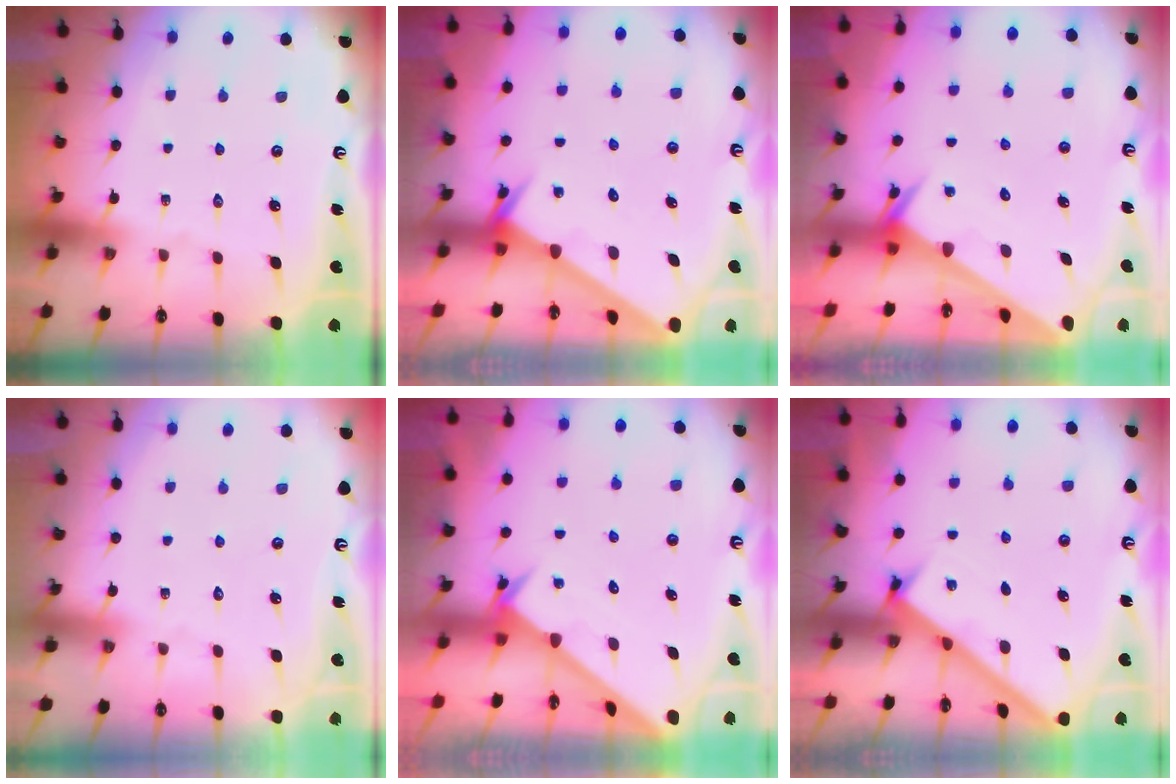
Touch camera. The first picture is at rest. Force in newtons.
{"total": 2.7, "press": 2.7, "slide": 0.3}
{"total": 2.4, "press": 2.4, "slide": 0.0}
{"total": 2.5, "press": 2.5, "slide": 0.3}
{"total": 2.5, "press": 2.5, "slide": 0.2}
{"total": 2.7, "press": 2.6, "slide": 0.4}